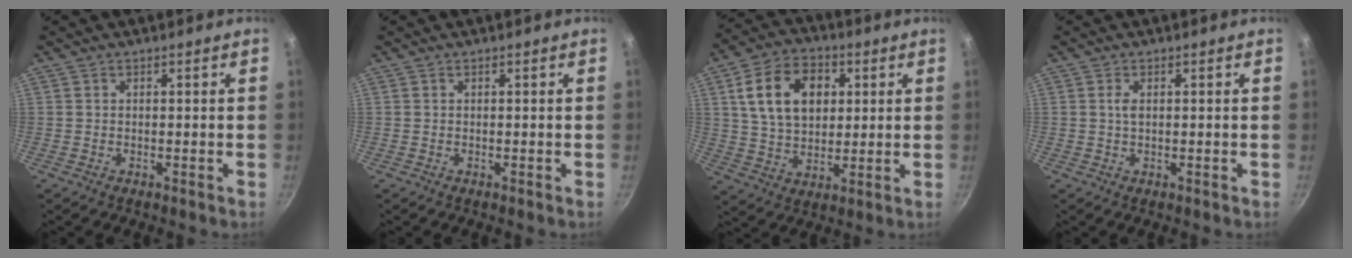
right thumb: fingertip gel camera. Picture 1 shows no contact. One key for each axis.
{"total": 0.0}
{"total": 15.0, "fx": 3.9, "fy": 10.5, "fz": 10.0, "tx": -0.150, "ty": 0.003, "tz": 0.064}
{"total": 1.5, "fx": 0.3, "fy": 0.8, "fz": 1.2, "tx": -0.023, "ty": 0.002, "tz": 0.005}